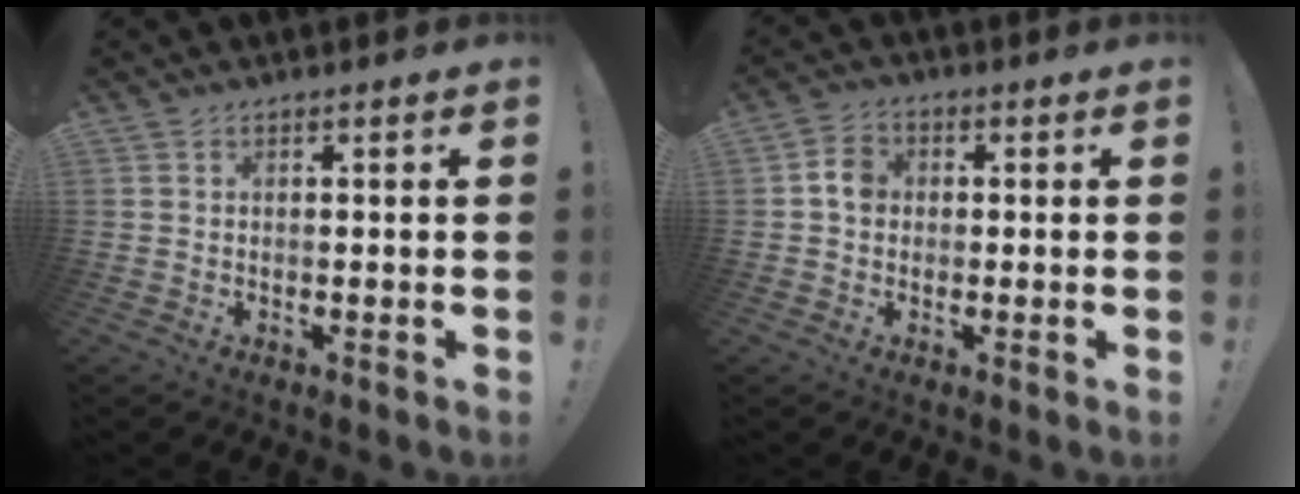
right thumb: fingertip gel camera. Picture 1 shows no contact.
{"total": 4.9, "force": [-0.2, 4.1, 2.7], "torque": [-0.043, 0.014, -0.004]}